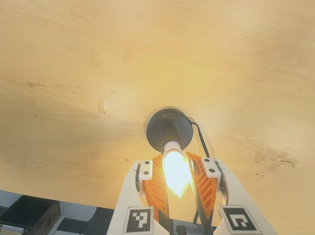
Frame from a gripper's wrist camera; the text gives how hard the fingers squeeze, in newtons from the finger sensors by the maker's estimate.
{"total": 14.6, "left": 13.8, "right": 15.3}